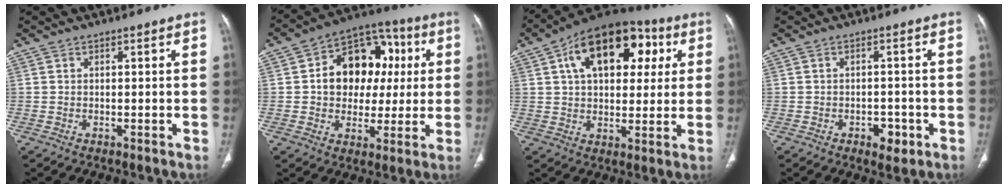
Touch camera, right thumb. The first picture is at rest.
{"total": 16.5, "force": [2.3, 12.4, 10.7], "torque": [-0.104, 0.024, 0.031]}
{"total": 20.3, "force": [6.8, 12.1, 14.8], "torque": [-0.190, 0.014, 0.097]}
{"total": 3.9, "force": [-1.9, 2.3, 2.6], "torque": [-0.021, 0.007, -0.021]}